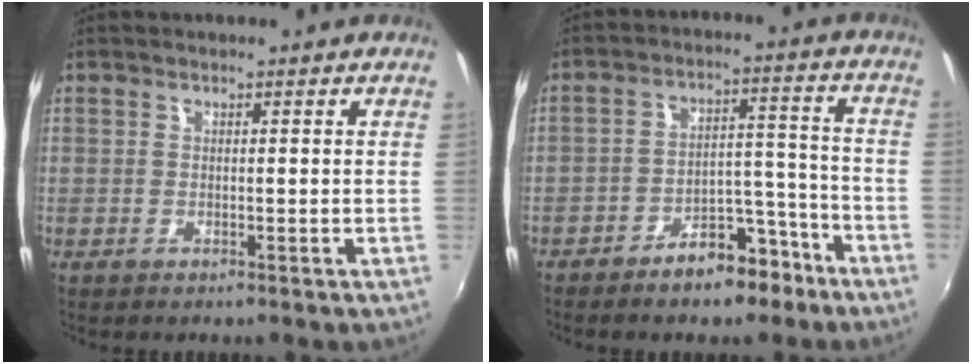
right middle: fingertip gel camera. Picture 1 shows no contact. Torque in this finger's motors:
{"motor_torque": [0.71, -1.43, 0.21, 0.08]}